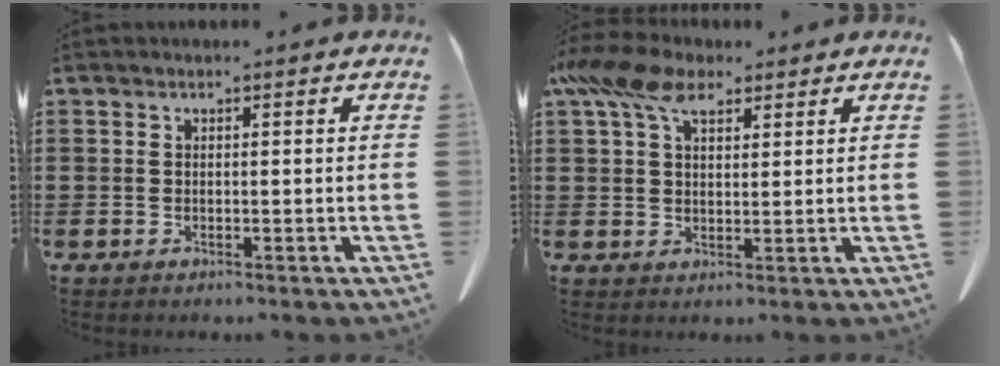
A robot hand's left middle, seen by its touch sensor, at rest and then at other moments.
{"total": 8.6, "force": [5.3, 4.2, 5.3], "torque": [-0.114, 0.003, 0.099]}